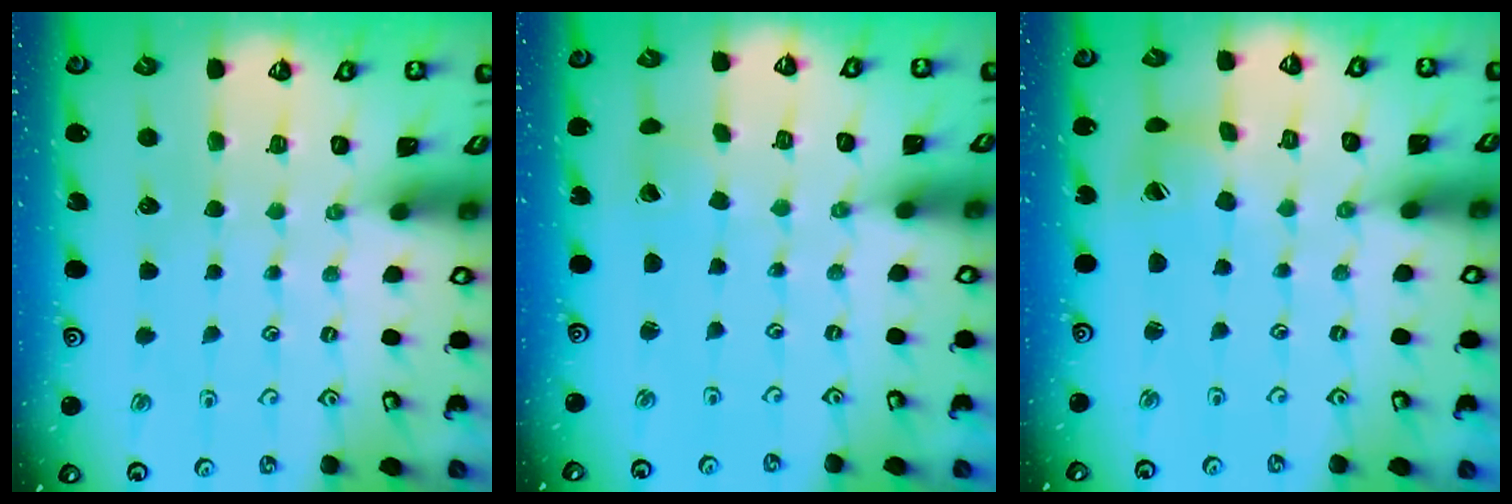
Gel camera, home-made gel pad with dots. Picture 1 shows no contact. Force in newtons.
{"total": 2.1, "press": 2.1, "slide": 0.2}
{"total": 4.6, "press": 4.6, "slide": 0.6}